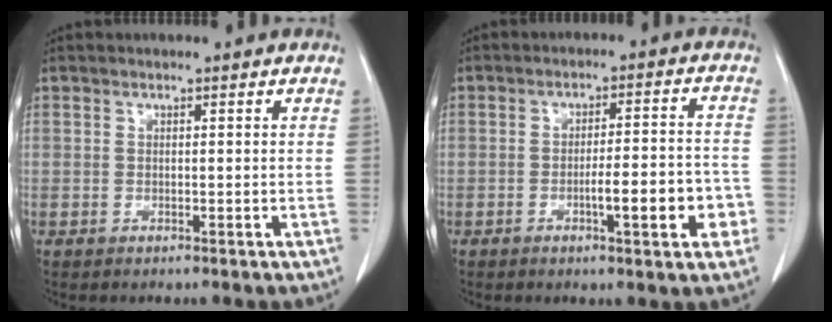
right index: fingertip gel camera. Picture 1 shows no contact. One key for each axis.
{"total": 8.4, "fx": -3.0, "fy": 1.4, "fz": 7.7, "tx": -0.107, "ty": 0.011, "tz": -0.039}